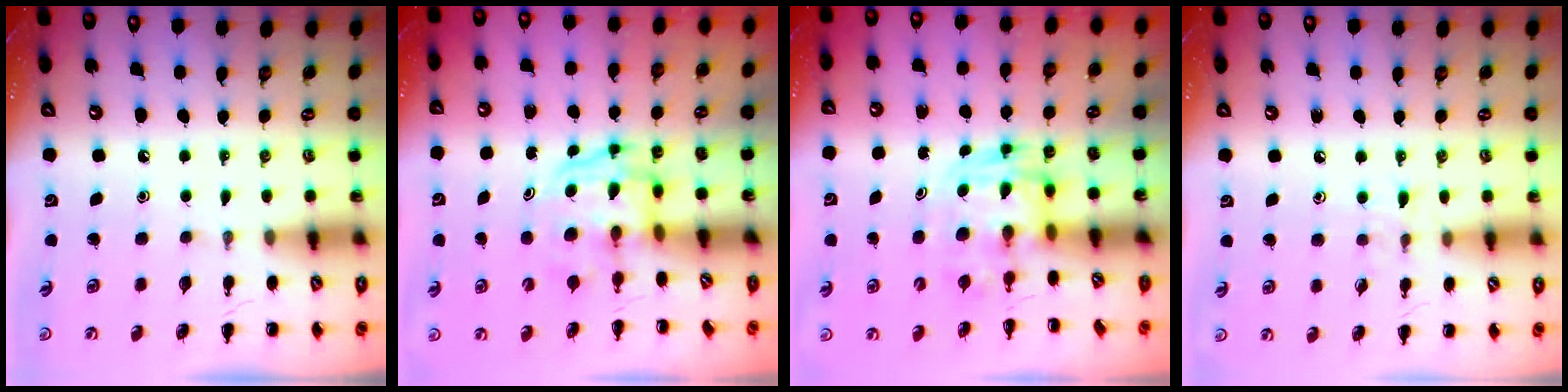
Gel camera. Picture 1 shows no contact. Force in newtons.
{"total": 3.9, "press": 3.9, "slide": 0.6}
{"total": 3.5, "press": 3.4, "slide": 0.6}
{"total": 6.0, "press": 5.6, "slide": 2.1}